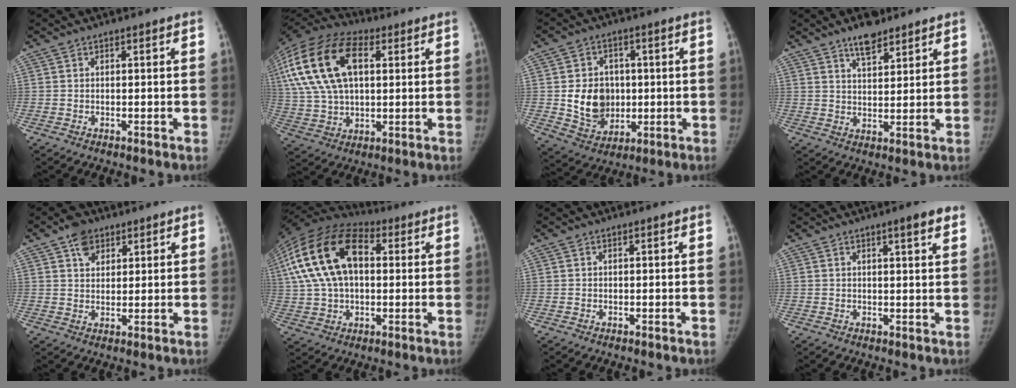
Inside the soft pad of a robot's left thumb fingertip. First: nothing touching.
{"total": 22.7, "force": [6.4, 13.0, 17.5], "torque": [-0.354, 0.015, 0.111]}
{"total": 11.1, "force": [0.0, 9.2, 6.1], "torque": [-0.060, -0.004, 0.013]}
{"total": 6.4, "force": [4.8, 2.7, 3.3], "torque": [-0.028, -0.030, 0.076]}
{"total": 4.6, "force": [2.6, 3.2, 1.9], "torque": [-0.012, -0.011, 0.044]}
{"total": 21.8, "force": [4.5, 13.1, 16.8], "torque": [-0.326, 0.025, 0.071]}
{"total": 0.0}
{"total": 4.2, "force": [2.6, 0.4, 3.2], "torque": [-0.036, -0.011, 0.032]}